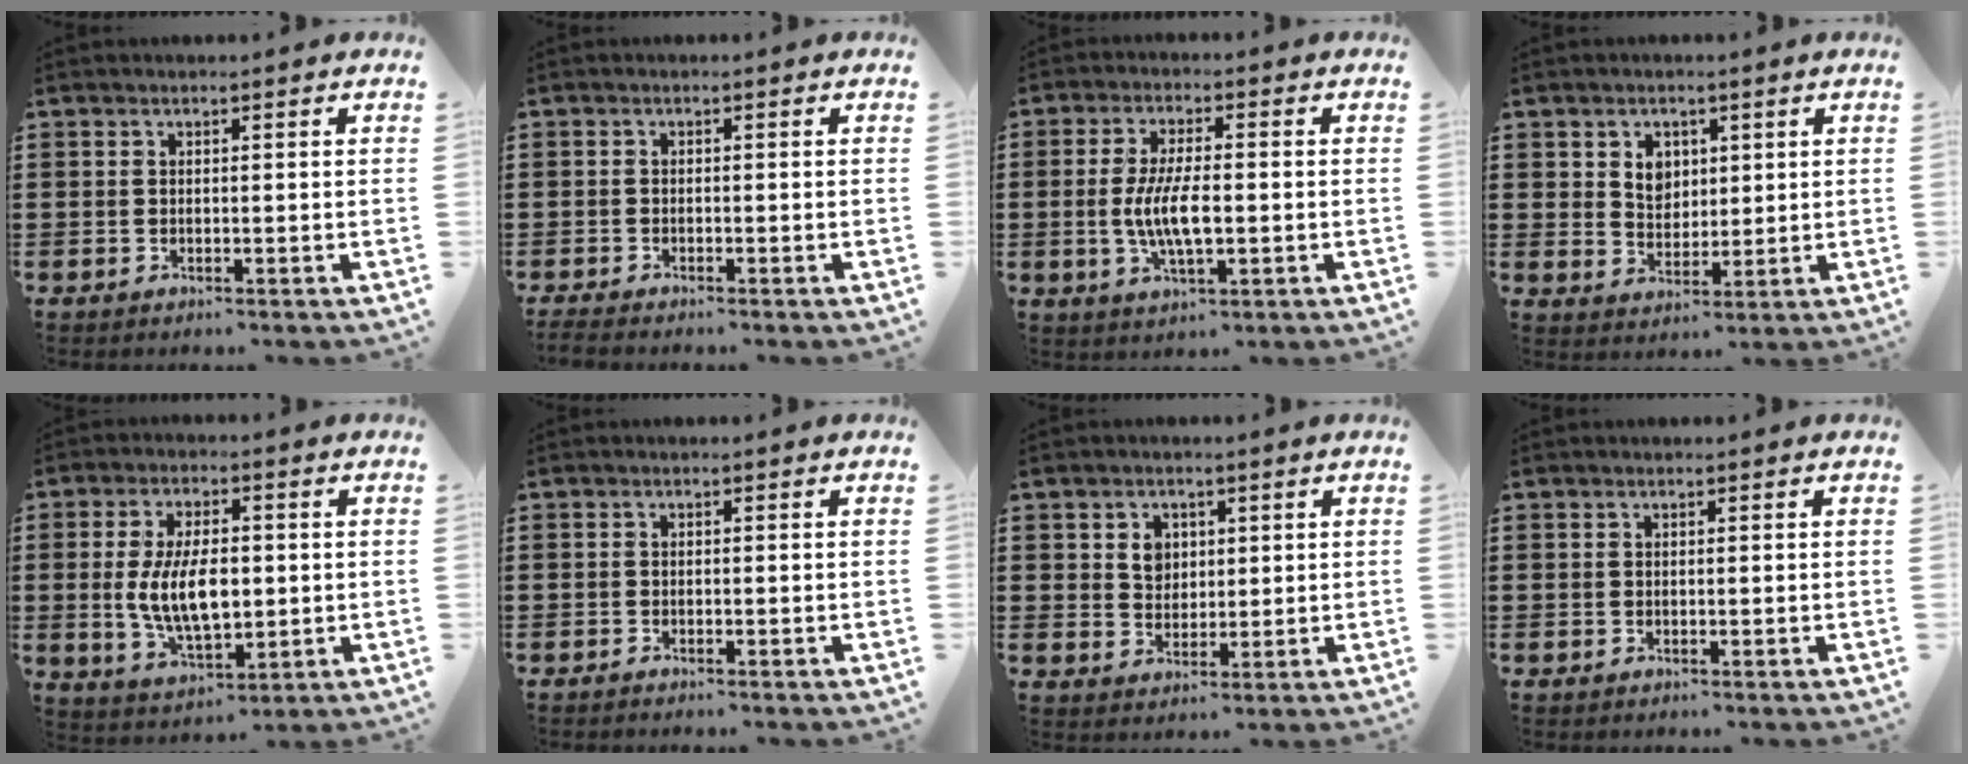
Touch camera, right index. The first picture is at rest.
{"total": 1.1, "force": [-1.1, -0.1, 0.3], "torque": [-0.005, -0.003, -0.020]}
{"total": 7.3, "force": [-0.9, 2.4, 6.8], "torque": [-0.147, -0.005, -0.024]}
{"total": 3.8, "force": [1.7, 3.1, 1.4], "torque": [-0.033, 0.009, 0.029]}
{"total": 9.2, "force": [-0.1, 4.6, 7.9], "torque": [-0.164, 0.000, -0.007]}
{"total": 0.6, "force": [-0.6, 0.0, 0.0], "torque": [-0.002, -0.002, -0.013]}
{"total": 3.3, "force": [1.2, 2.7, 1.4], "torque": [-0.030, 0.007, 0.019]}
{"total": 0.0}